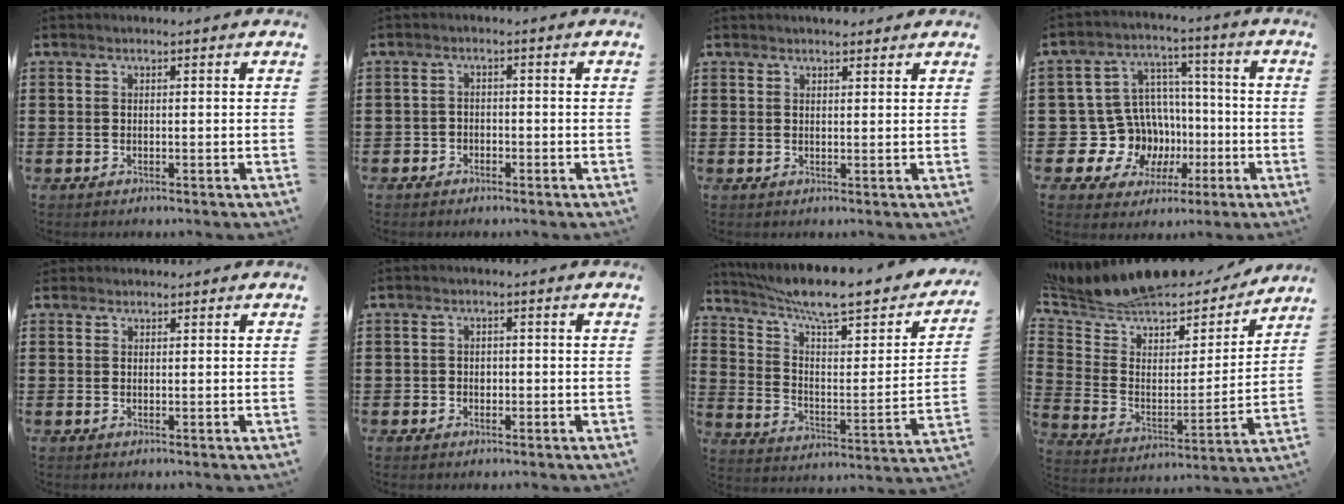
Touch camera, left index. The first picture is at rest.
{"total": 1.8, "force": [-1.5, 0.9, -0.1], "torque": [-0.006, 0.001, -0.036]}
{"total": 1.9, "force": [1.8, 0.4, 0.6], "torque": [-0.015, 0.002, 0.034]}
{"total": 13.4, "force": [-2.9, 12.2, 4.7], "torque": [-0.147, 0.001, -0.028]}
{"total": 0.6, "force": [0.5, 0.3, 0.0], "torque": [-0.002, 0.002, 0.011]}
{"total": 1.2, "force": [-0.3, 1.1, 0.3], "torque": [-0.011, 0.003, -0.009]}
{"total": 9.4, "force": [7.7, 1.0, 5.3], "torque": [-0.118, -0.061, 0.126]}
{"total": 10.1, "force": [9.4, 2.5, 2.6], "torque": [-0.097, -0.066, 0.160]}